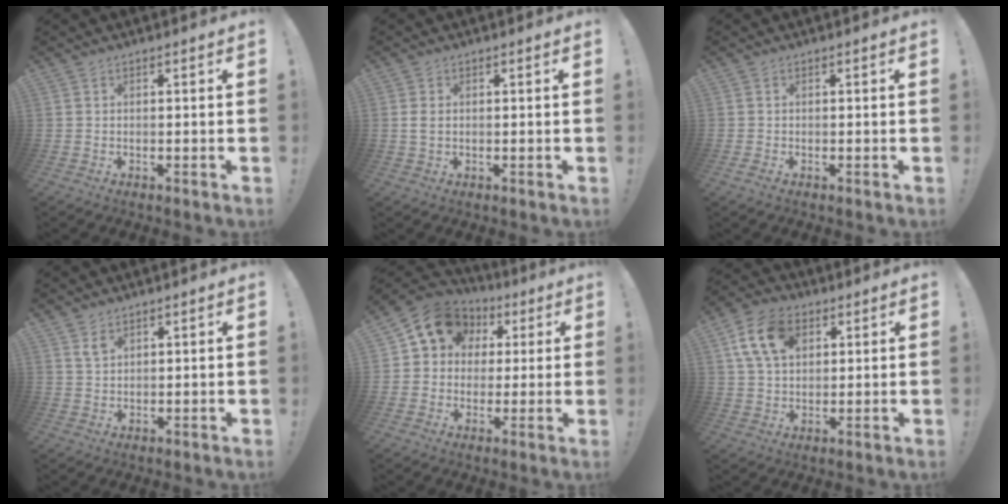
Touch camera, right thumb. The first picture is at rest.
{"total": 2.1, "force": [0.2, 1.3, 1.6], "torque": [-0.032, 0.000, 0.002]}
{"total": 1.0, "force": [-0.6, 0.4, 0.6], "torque": [-0.016, 0.002, -0.009]}
{"total": 3.2, "force": [2.3, 1.6, 1.5], "torque": [-0.017, -0.015, 0.042]}
{"total": 12.8, "force": [4.8, 10.5, 5.6], "torque": [-0.081, -0.013, 0.093]}
{"total": 13.3, "force": [5.2, 8.9, 8.4], "torque": [-0.143, -0.002, 0.101]}